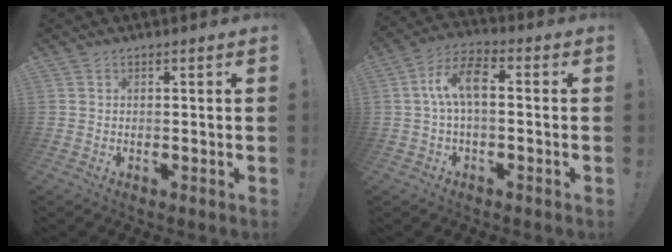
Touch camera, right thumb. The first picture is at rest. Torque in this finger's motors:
{"motor_torque": [0.21, 0.06, 0.05, -0.02, 0.05]}